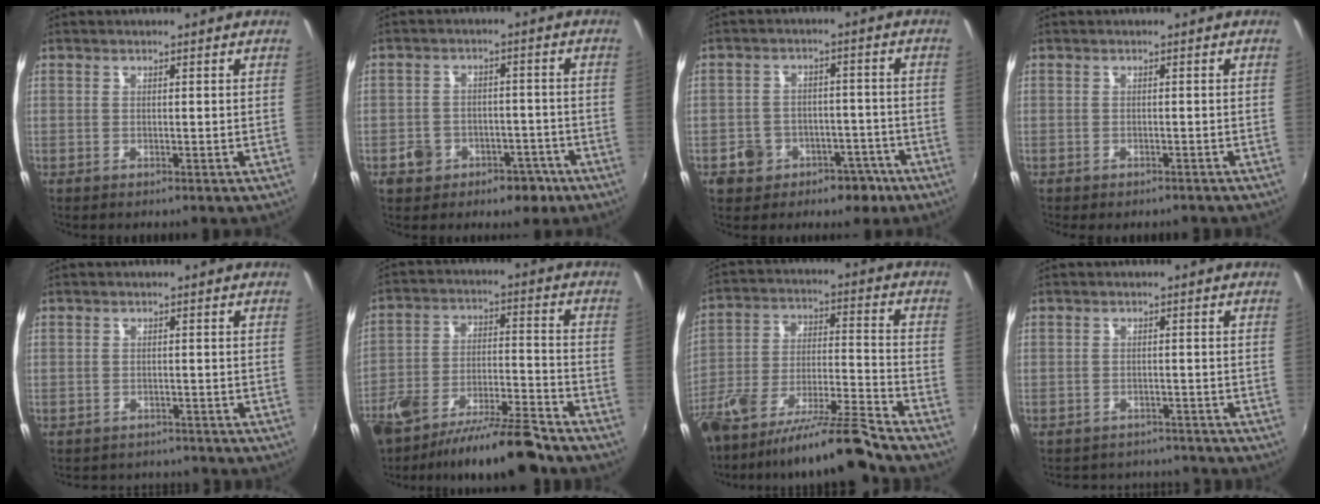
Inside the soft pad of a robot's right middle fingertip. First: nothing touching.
{"total": 7.3, "force": [-4.2, 5.3, 2.6], "torque": [-0.057, 0.025, -0.045]}
{"total": 9.0, "force": [-5.2, 6.6, 3.1], "torque": [-0.069, 0.034, -0.057]}
{"total": 2.5, "force": [-2.1, 1.0, 0.9], "torque": [-0.020, -0.015, -0.028]}
{"total": 4.7, "force": [-4.0, 2.3, 0.5], "torque": [-0.017, 0.003, -0.059]}
{"total": 14.3, "force": [-11.2, 2.9, 8.4], "torque": [-0.168, -0.017, -0.186]}
{"total": 14.9, "force": [-12.1, 0.5, 8.8], "torque": [-0.163, -0.024, -0.210]}
{"total": 7.6, "force": [-6.8, 3.2, 1.3], "torque": [-0.034, 0.014, -0.091]}